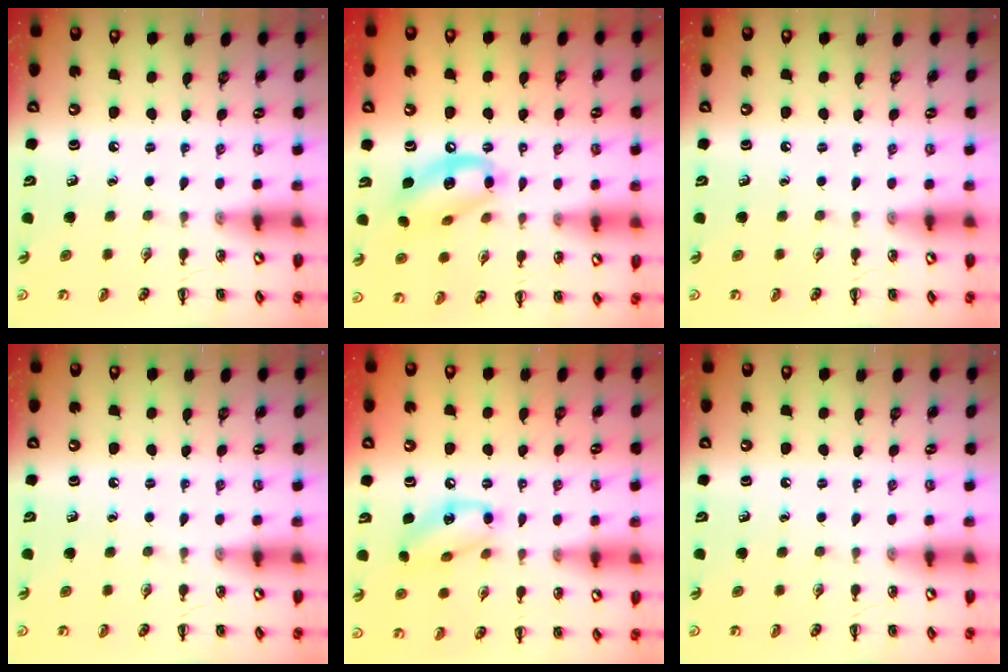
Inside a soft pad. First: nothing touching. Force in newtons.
{"total": 13.4, "press": 13.0, "slide": 3.3}
{"total": 0.0}
{"total": 0.0}
{"total": 11.4, "press": 11.2, "slide": 1.9}
{"total": 0.0}